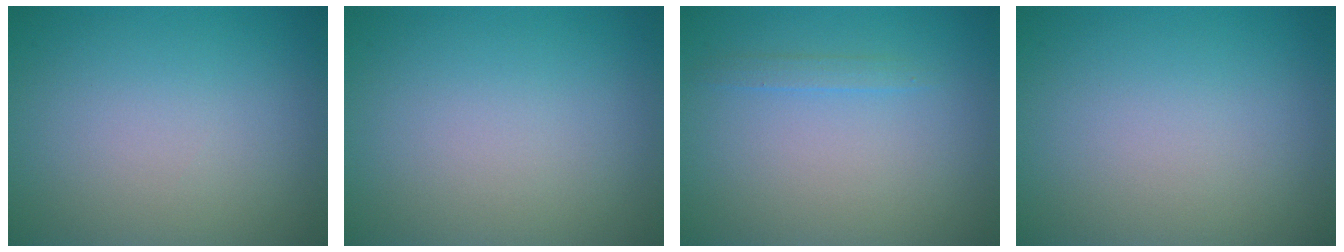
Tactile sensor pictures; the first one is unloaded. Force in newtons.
{"total": 0.0}
{"total": 0.9, "press": 0.9, "slide": 0.1}
{"total": 0.0}